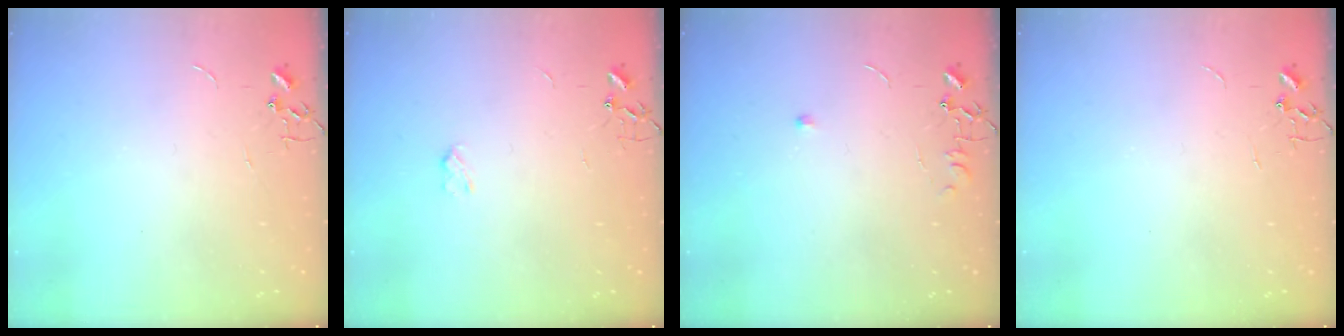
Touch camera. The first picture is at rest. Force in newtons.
{"total": 2.6, "press": 2.6, "slide": 0.5}
{"total": 4.3, "press": 4.3, "slide": 0.6}
{"total": 0.0}